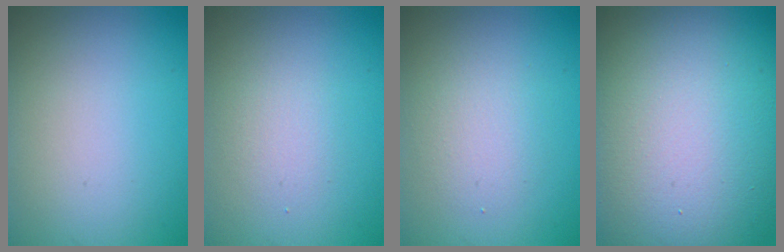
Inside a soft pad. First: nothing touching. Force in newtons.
{"total": 1.7, "press": 1.7, "slide": 0.1}
{"total": 2.4, "press": 2.4, "slide": 0.1}
{"total": 20.8, "press": 20.8, "slide": 1.5}